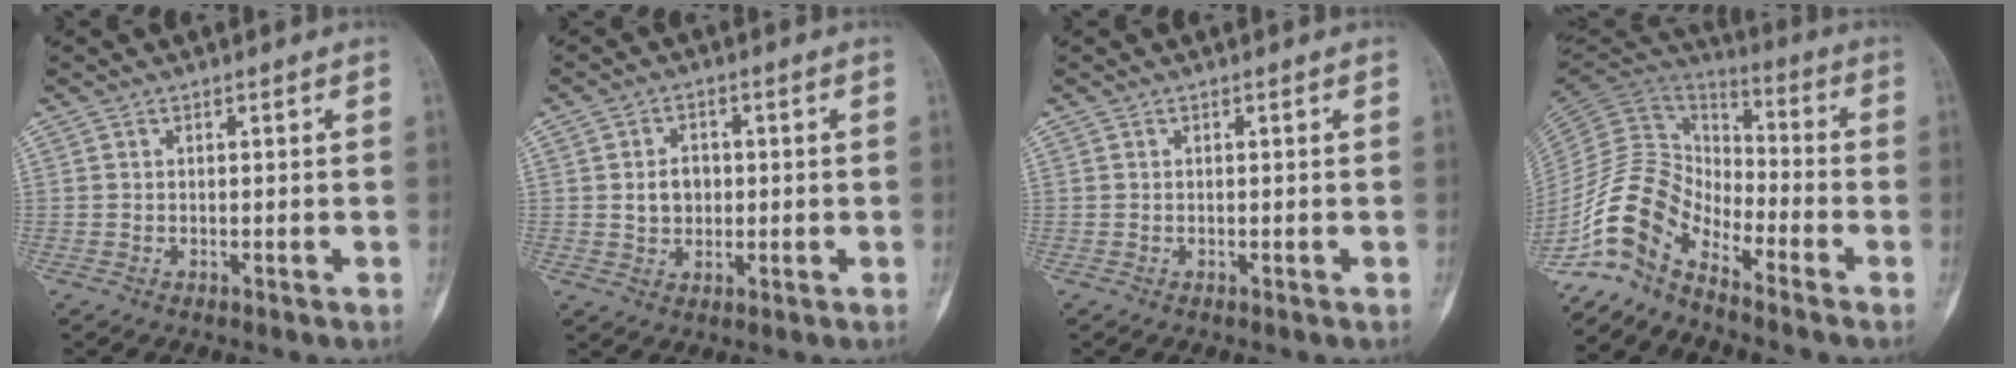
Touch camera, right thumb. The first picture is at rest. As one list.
[{"total": 4.7, "force": [0.2, 3.8, 2.8], "torque": [-0.031, 0.003, 0.004]}, {"total": 0.0}, {"total": 12.9, "force": [-9.2, 6.2, 6.4], "torque": [-0.124, 0.090, -0.192]}]